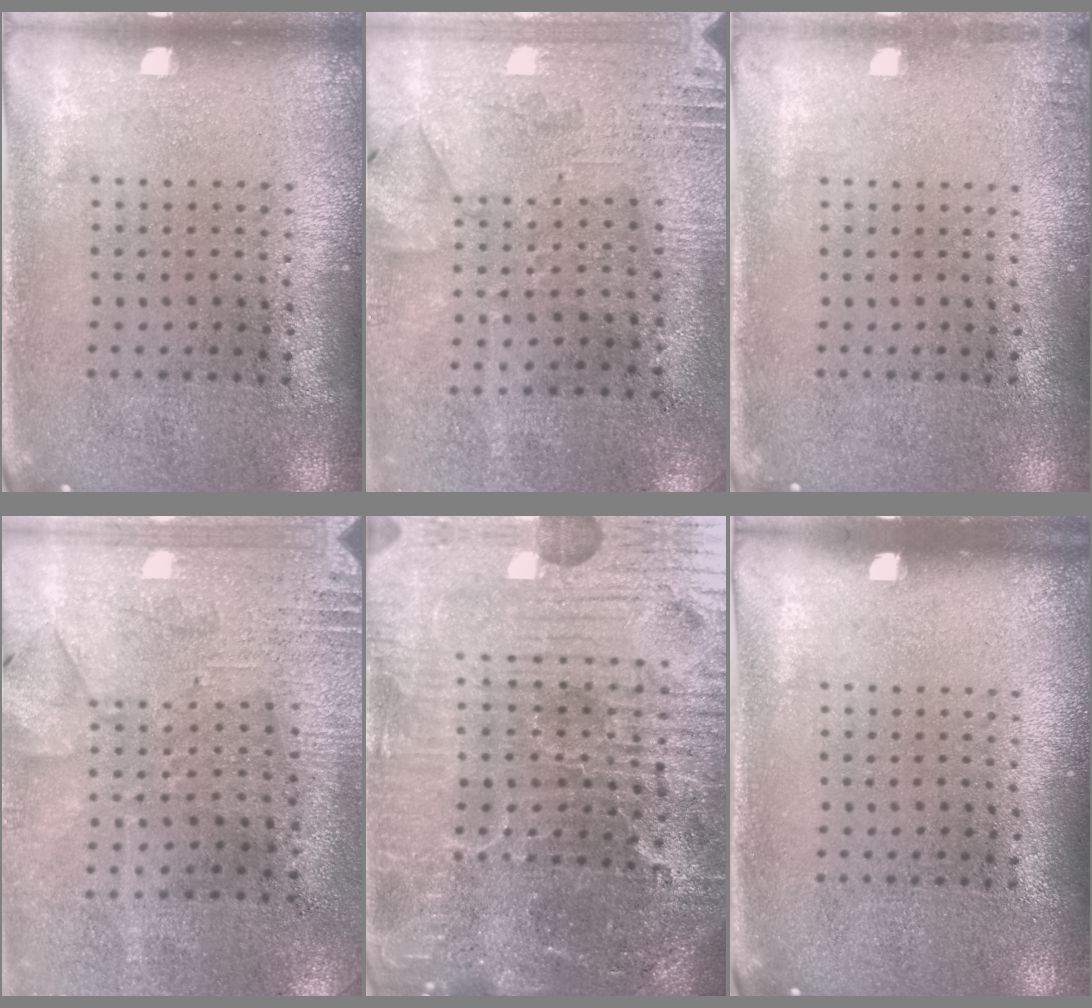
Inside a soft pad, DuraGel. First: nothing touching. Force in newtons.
{"total": 2.7, "press": 2.3, "slide": 1.5}
{"total": 0.9, "press": 0.9, "slide": 0.2}
{"total": 2.7, "press": 2.2, "slide": 1.5}
{"total": 7.1, "press": 6.4, "slide": 3.2}
{"total": 0.0}